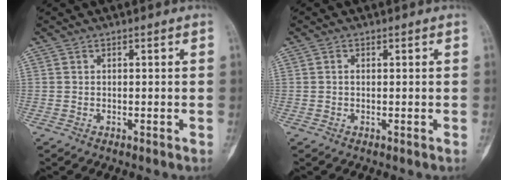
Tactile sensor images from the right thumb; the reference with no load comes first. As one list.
[{"total": 0.6, "force": [0.1, 0.4, 0.4], "torque": [-0.010, 0.001, 0.001]}]